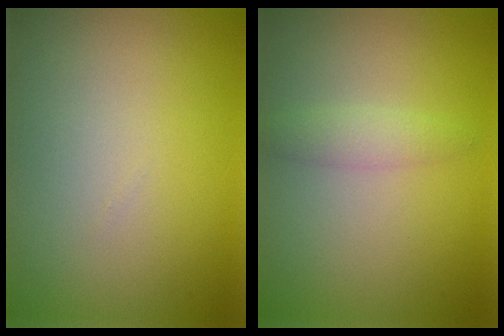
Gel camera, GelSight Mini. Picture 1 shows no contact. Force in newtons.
{"total": 1.5, "press": 1.5, "slide": 0.0}